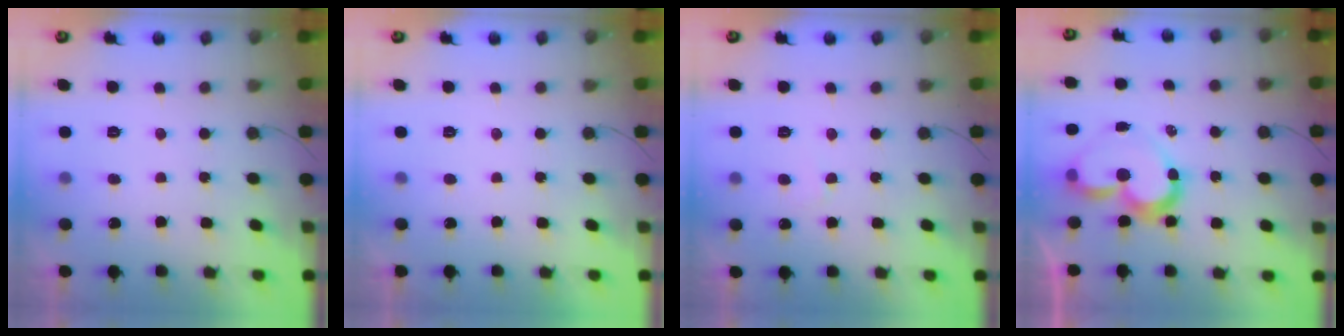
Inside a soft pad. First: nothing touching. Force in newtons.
{"total": 1.7, "press": 1.7, "slide": 0.0}
{"total": 2.2, "press": 2.2, "slide": 0.2}
{"total": 10.9, "press": 10.9, "slide": 1.0}